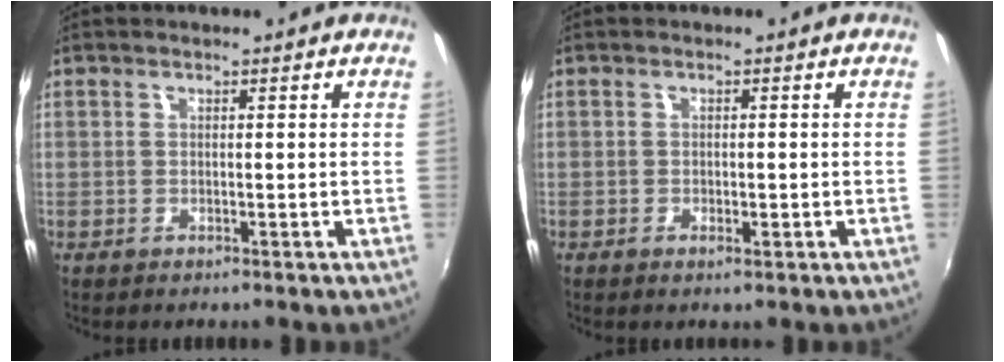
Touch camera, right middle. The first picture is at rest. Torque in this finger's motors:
{"motor_torque": [-0.29, 0.19, -0.06, -0.03]}